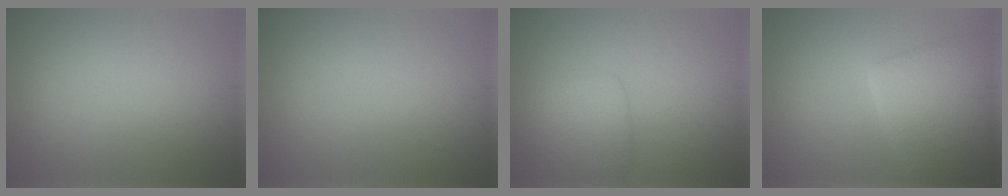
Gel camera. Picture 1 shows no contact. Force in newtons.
{"total": 0.0}
{"total": 3.5, "press": 3.5, "slide": 0.2}
{"total": 7.3, "press": 7.3, "slide": 0.4}